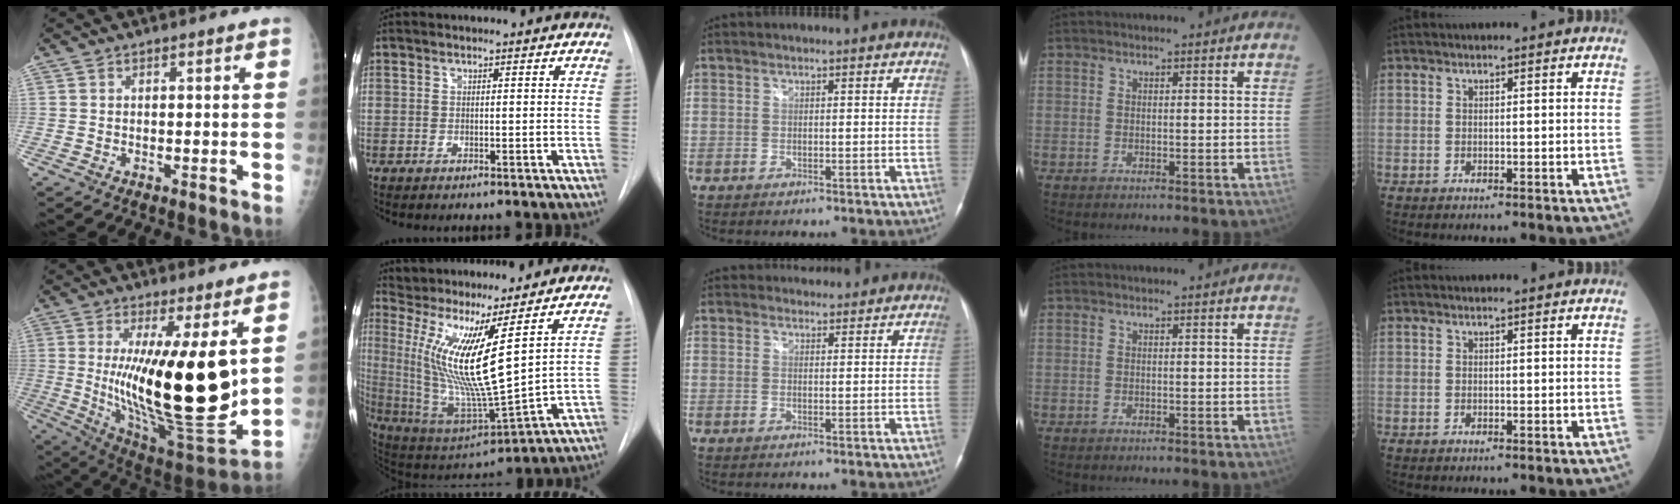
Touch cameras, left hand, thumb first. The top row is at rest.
{"thumb": {"total": 23.5, "force": [3.2, 6.2, 22.5], "torque": [-0.367, -0.079, 0.070]}, "index": {"total": 16.5, "force": [6.5, 0.7, 15.2], "torque": [-0.315, -0.028, 0.127]}, "middle": {"total": 4.1, "force": [3.9, 1.2, 0.2], "torque": [-0.005, 0.022, 0.055]}}